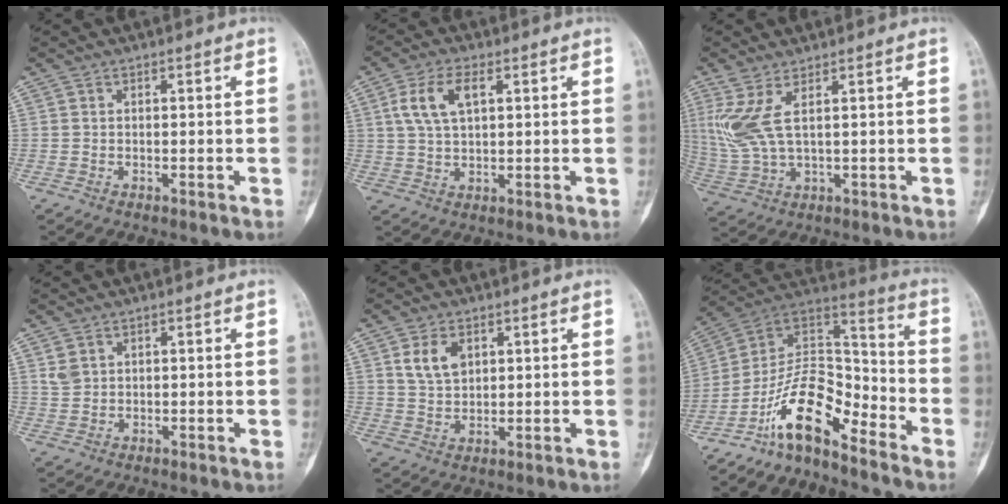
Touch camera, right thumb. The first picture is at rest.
{"total": 7.6, "force": [2.6, 3.8, 6.1], "torque": [-0.121, 0.004, 0.050]}
{"total": 7.5, "force": [2.6, 2.2, 6.7], "torque": [-0.180, -0.010, 0.066]}
{"total": 2.1, "force": [0.9, 1.6, 1.1], "torque": [-0.020, 0.003, 0.024]}
{"total": 5.9, "force": [2.4, 3.9, 3.7], "torque": [-0.055, -0.012, 0.050]}
{"total": 14.3, "force": [-9.8, 5.3, 8.9], "torque": [-0.140, 0.104, -0.185]}